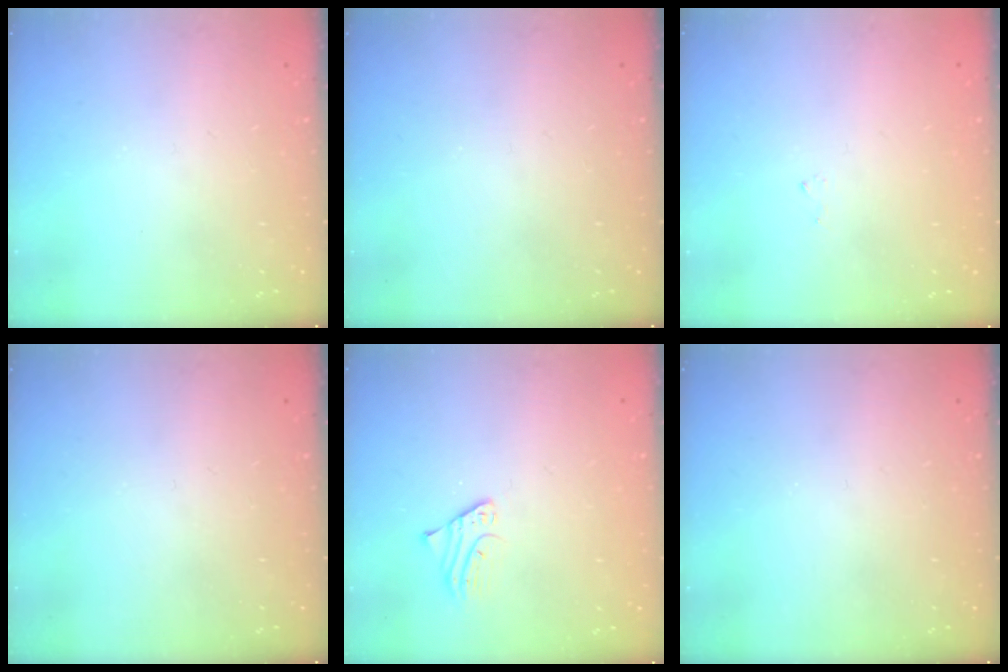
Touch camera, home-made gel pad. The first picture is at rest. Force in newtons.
{"total": 0.0}
{"total": 3.1, "press": 3.1, "slide": 0.0}
{"total": 0.0}
{"total": 1.8, "press": 1.8, "slide": 0.2}
{"total": 0.0}